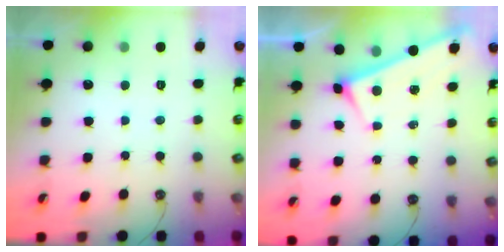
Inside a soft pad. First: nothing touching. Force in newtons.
{"total": 3.1, "press": 3.1, "slide": 0.2}